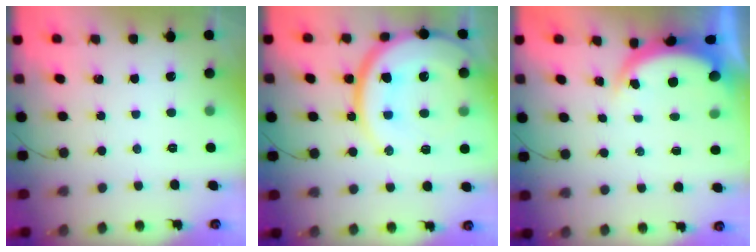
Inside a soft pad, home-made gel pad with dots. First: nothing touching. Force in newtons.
{"total": 25.1, "press": 24.6, "slide": 4.7}
{"total": 4.7, "press": 4.6, "slide": 0.3}